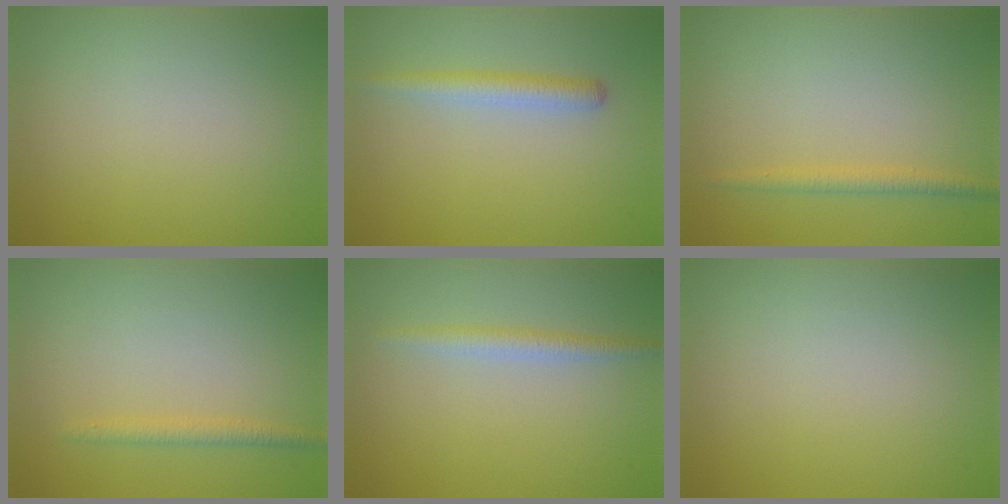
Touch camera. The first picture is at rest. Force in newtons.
{"total": 2.2, "press": 2.2, "slide": 0.1}
{"total": 1.6, "press": 1.6, "slide": 0.0}
{"total": 1.5, "press": 1.5, "slide": 0.2}
{"total": 1.8, "press": 1.8, "slide": 0.1}
{"total": 0.0}